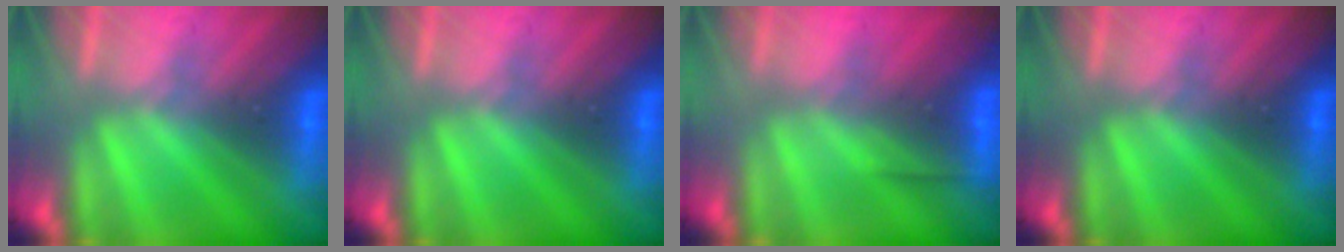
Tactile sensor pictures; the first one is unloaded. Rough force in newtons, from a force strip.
{"total": 0.0}
{"total": 2.6}
{"total": 0.0}